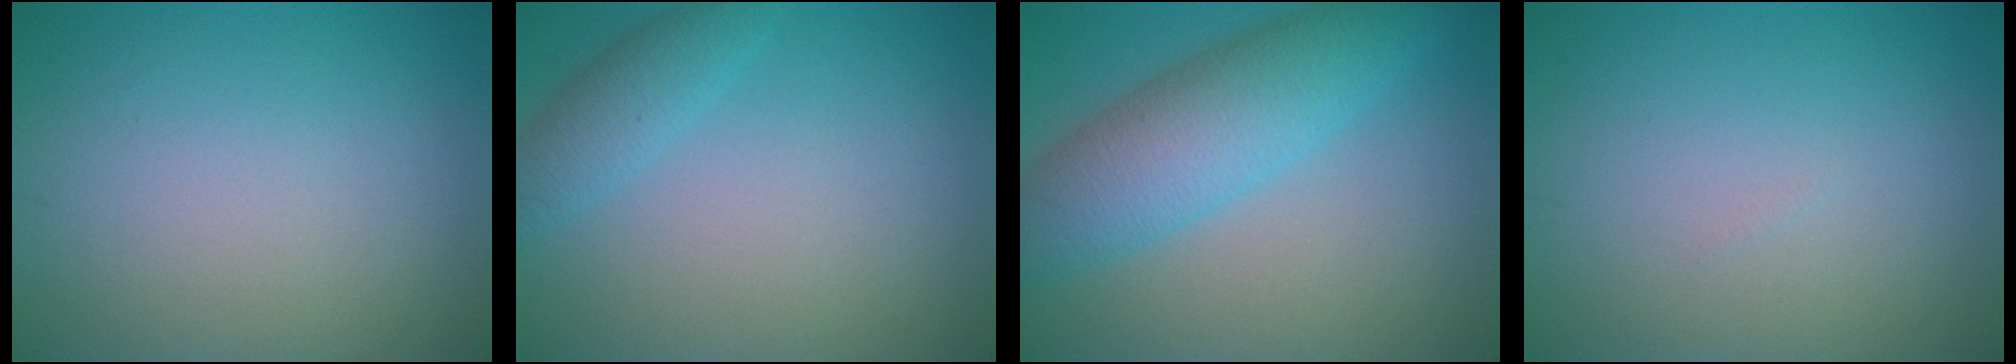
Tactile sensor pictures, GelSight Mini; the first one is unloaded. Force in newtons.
{"total": 2.4, "press": 2.4, "slide": 0.1}
{"total": 6.9, "press": 6.9, "slide": 0.1}
{"total": 0.0}